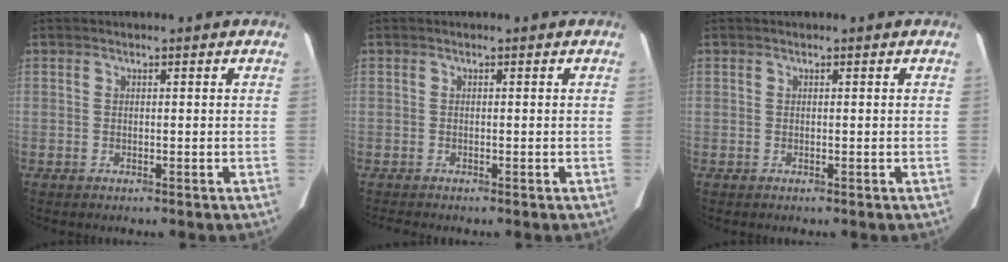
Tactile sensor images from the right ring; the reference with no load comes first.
{"total": 0.7, "force": [-0.7, -0.2, 0.1], "torque": [-0.009, -0.006, -0.013]}
{"total": 0.0}